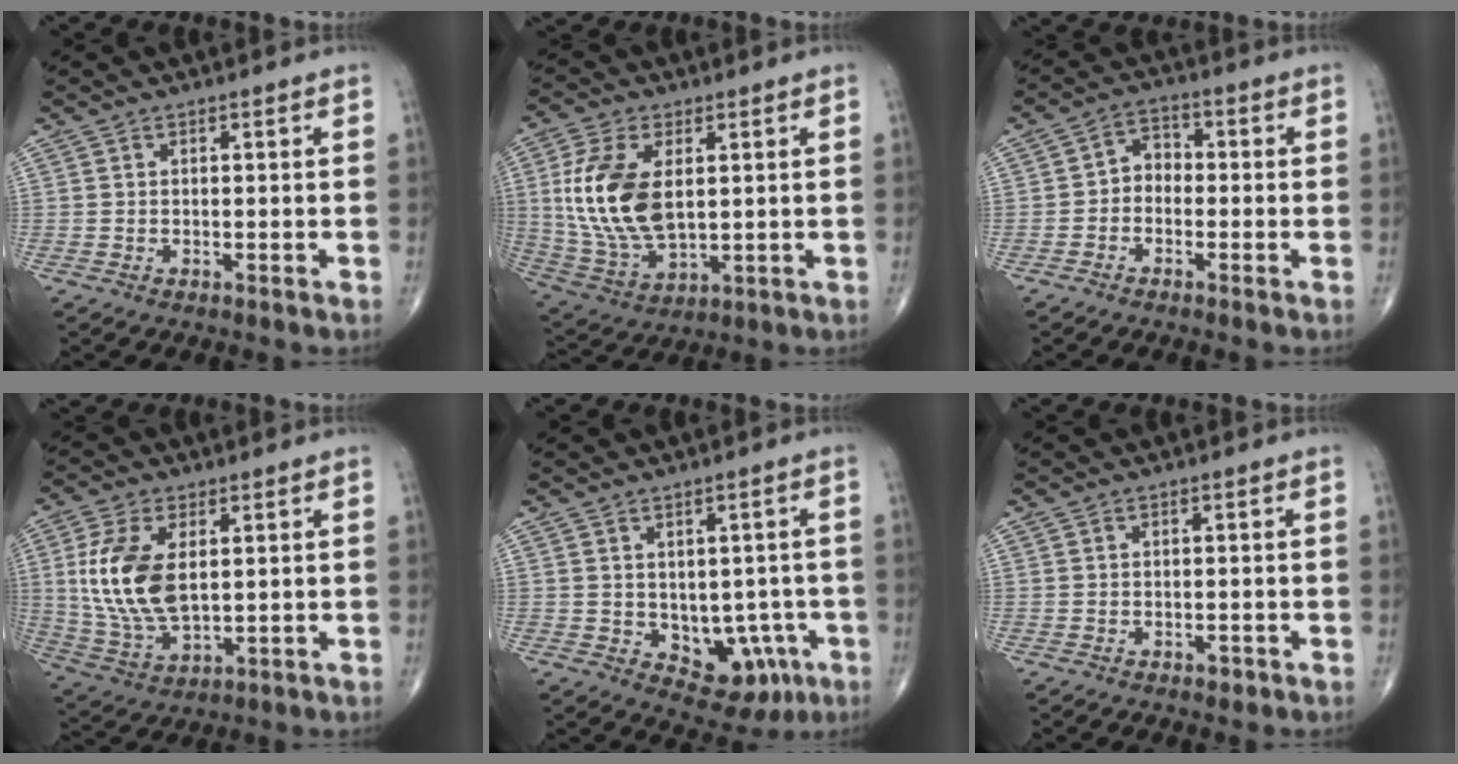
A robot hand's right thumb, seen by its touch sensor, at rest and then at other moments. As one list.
[{"total": 15.8, "force": [2.5, 8.8, 12.9], "torque": [-0.263, -0.013, 0.058]}, {"total": 4.2, "force": [-1.2, 3.3, 2.3], "torque": [-0.015, 0.024, -0.037]}, {"total": 14.2, "force": [2.4, 7.7, 11.7], "torque": [-0.242, -0.012, 0.056]}, {"total": 9.4, "force": [-2.0, 6.6, 6.4], "torque": [-0.039, 0.007, -0.009]}, {"total": 1.4, "force": [-0.7, 0.9, 0.8], "torque": [-0.008, 0.000, -0.008]}]